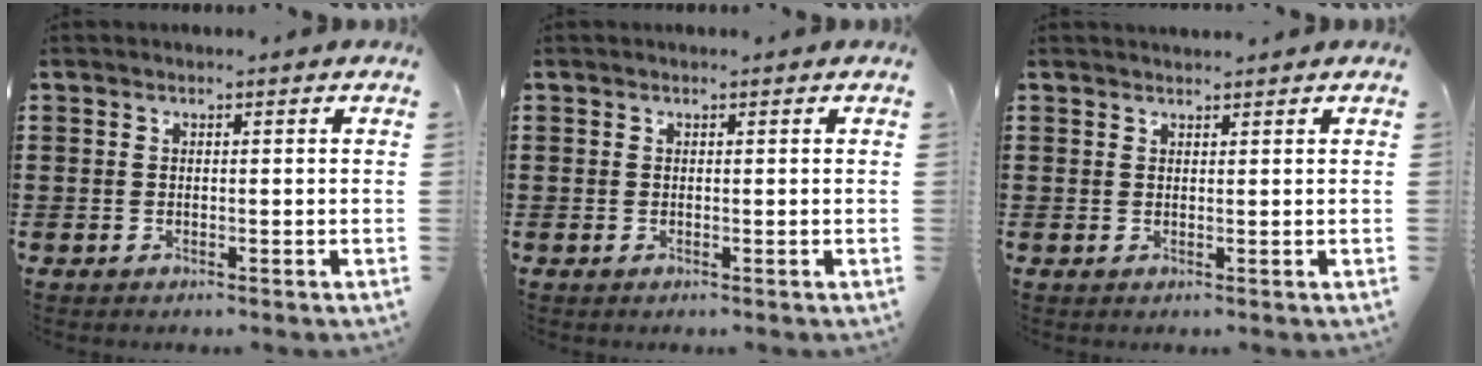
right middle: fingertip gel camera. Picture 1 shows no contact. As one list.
[{"total": 0.0}, {"total": 1.0, "force": [1.0, -0.1, 0.0], "torque": [-0.001, -0.004, 0.019]}]